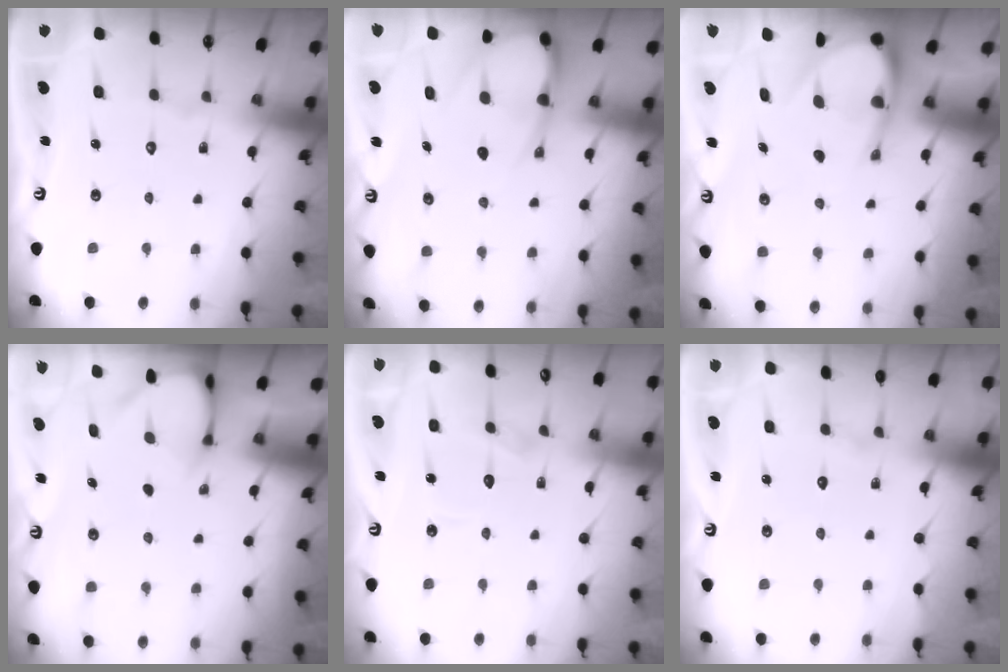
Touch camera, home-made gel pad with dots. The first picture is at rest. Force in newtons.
{"total": 8.0, "press": 8.0, "slide": 0.9}
{"total": 8.2, "press": 8.1, "slide": 1.0}
{"total": 3.3, "press": 3.3, "slide": 0.3}
{"total": 4.9, "press": 4.8, "slide": 0.5}
{"total": 4.4, "press": 4.4, "slide": 0.4}